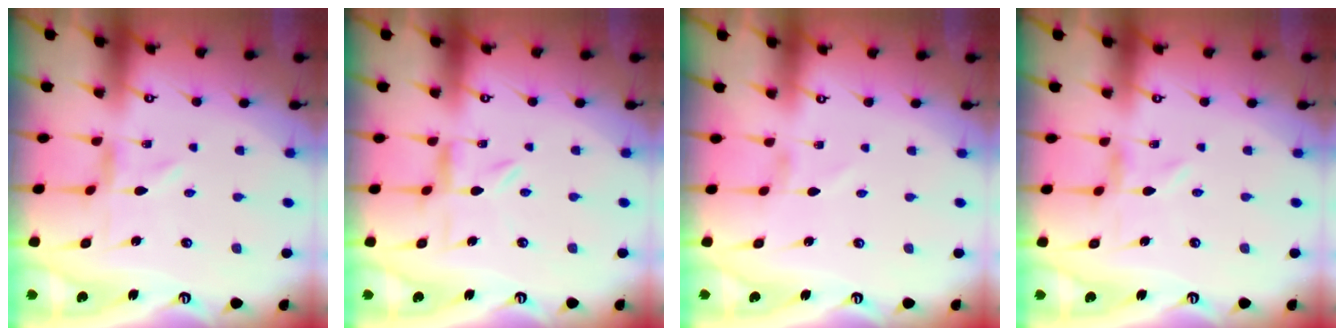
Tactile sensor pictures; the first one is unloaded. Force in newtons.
{"total": 2.1, "press": 2.1, "slide": 0.2}
{"total": 1.3, "press": 1.3, "slide": 0.1}
{"total": 0.0}